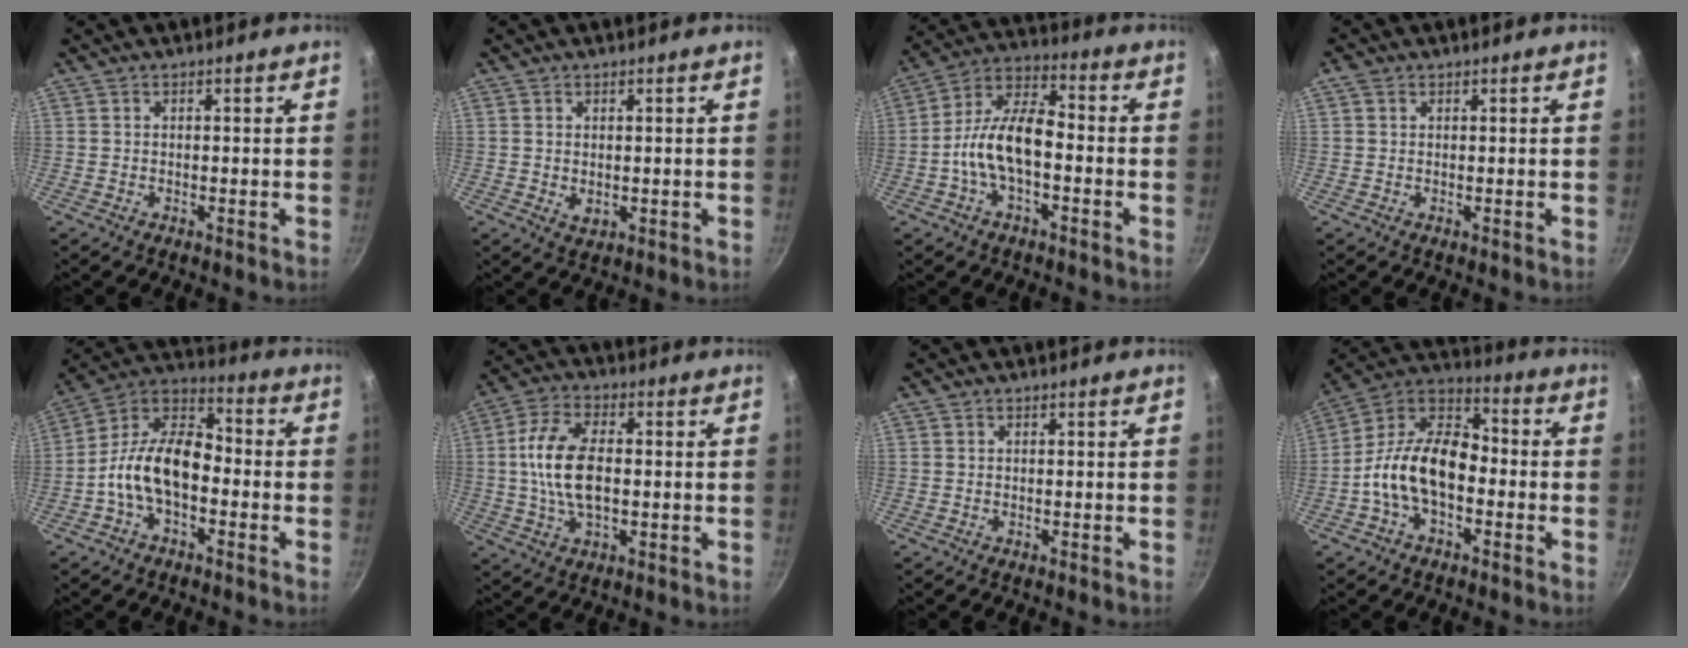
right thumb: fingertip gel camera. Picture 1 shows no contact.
{"total": 2.1, "force": [0.3, 1.4, 1.5], "torque": [-0.023, -0.007, 0.007]}
{"total": 12.0, "force": [-2.8, 6.0, 10.1], "torque": [-0.174, 0.046, -0.064]}
{"total": 1.3, "force": [0.6, 1.0, 0.6], "torque": [-0.012, 0.001, 0.008]}
{"total": 14.0, "force": [-3.5, 8.4, 10.7], "torque": [-0.170, 0.053, -0.086]}
{"total": 12.0, "force": [0.2, 6.3, 10.2], "torque": [-0.197, 0.016, -0.004]}
{"total": 0.0}
{"total": 15.2, "force": [-3.4, 9.3, 11.6], "torque": [-0.179, 0.052, -0.086]}